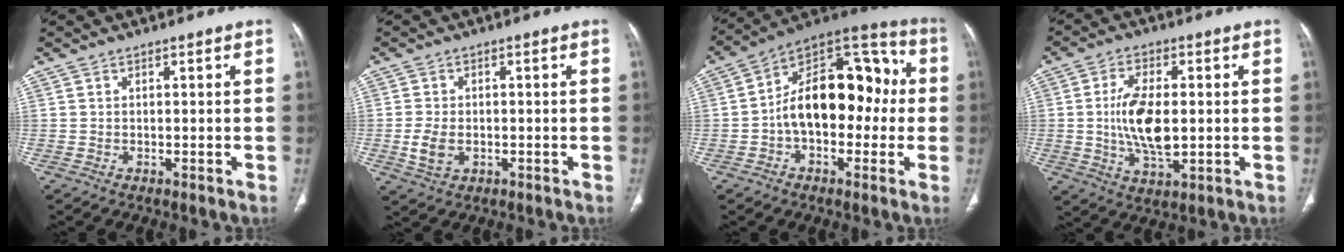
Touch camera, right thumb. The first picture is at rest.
{"total": 4.9, "force": [-0.9, 3.2, 3.5], "torque": [-0.075, -0.003, -0.012]}
{"total": 20.1, "force": [-0.5, 12.1, 16.1], "torque": [-0.216, 0.059, -0.017]}
{"total": 11.3, "force": [0.0, 5.5, 9.9], "torque": [-0.189, -0.007, 0.004]}